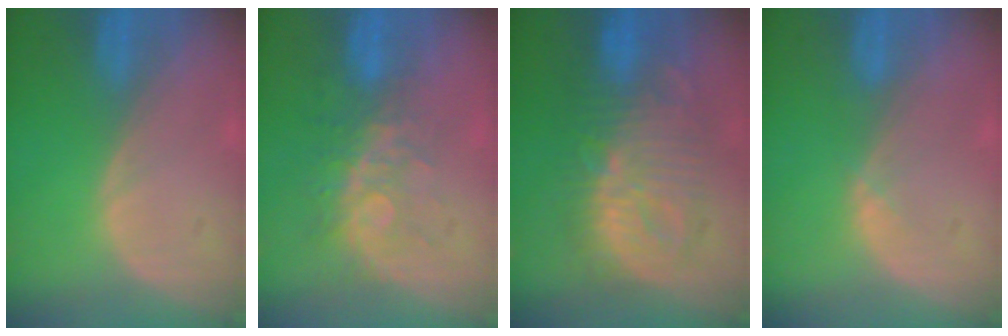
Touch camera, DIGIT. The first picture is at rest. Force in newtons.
{"total": 8.4, "press": 7.1, "slide": 4.5}
{"total": 10.8, "press": 10.8, "slide": 0.5}
{"total": 0.9, "press": 0.9, "slide": 0.3}